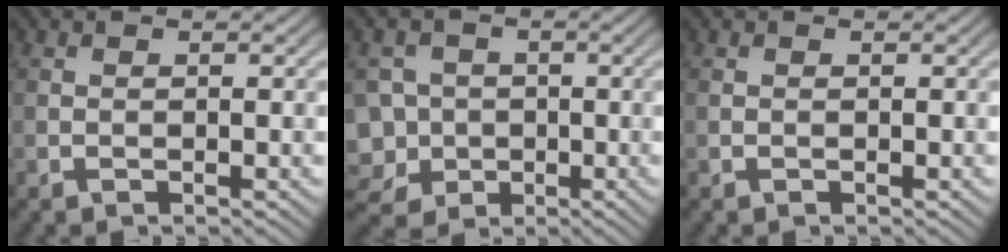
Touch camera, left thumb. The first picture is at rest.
{"total": 7.2, "force": [-2.4, 6.3, 2.4], "torque": [-0.071, -0.013, -0.064]}
{"total": 0.0}